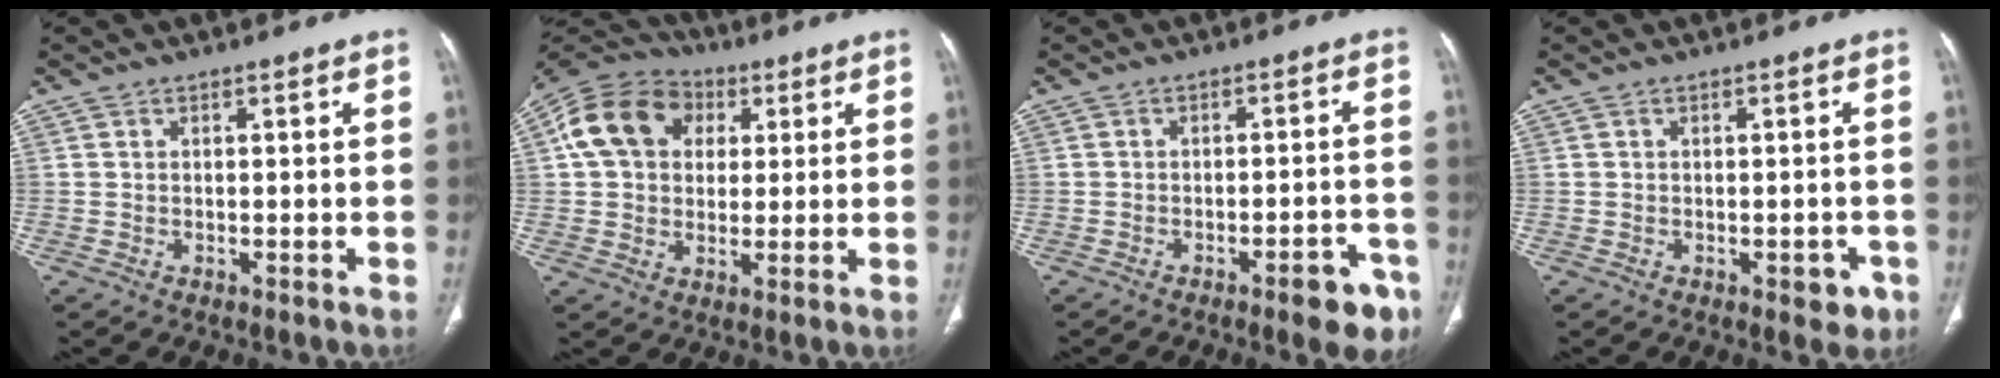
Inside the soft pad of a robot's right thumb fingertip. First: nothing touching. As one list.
[{"total": 14.9, "force": [3.8, 11.6, 8.4], "torque": [-0.142, 0.015, 0.058]}, {"total": 7.4, "force": [-4.3, 2.4, 5.6], "torque": [-0.050, 0.023, -0.050]}, {"total": 3.5, "force": [-1.6, 1.9, 2.4], "torque": [-0.011, 0.006, -0.015]}]